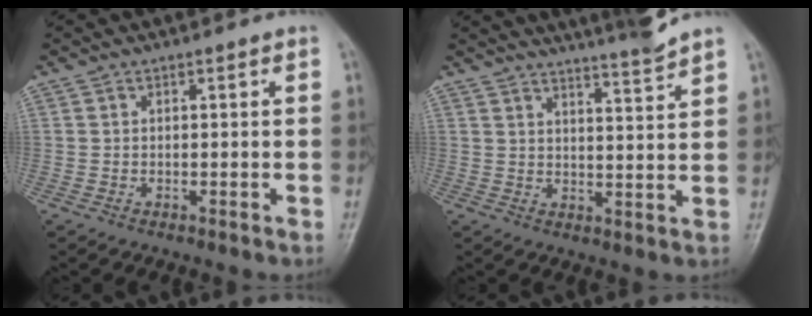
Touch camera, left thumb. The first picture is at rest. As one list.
[{"total": 8.6, "force": [7.8, -0.4, 3.5], "torque": [-0.043, -0.045, 0.110]}]